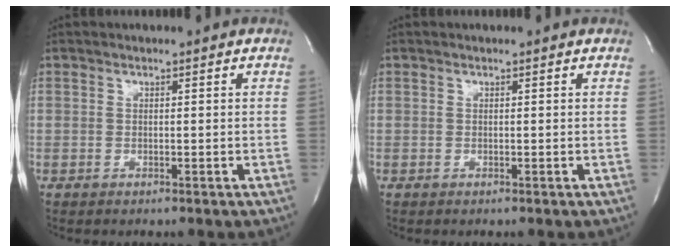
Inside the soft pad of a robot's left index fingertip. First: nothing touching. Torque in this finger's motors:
{"motor_torque": [-0.06, 0.03, 0.01, 0.00]}